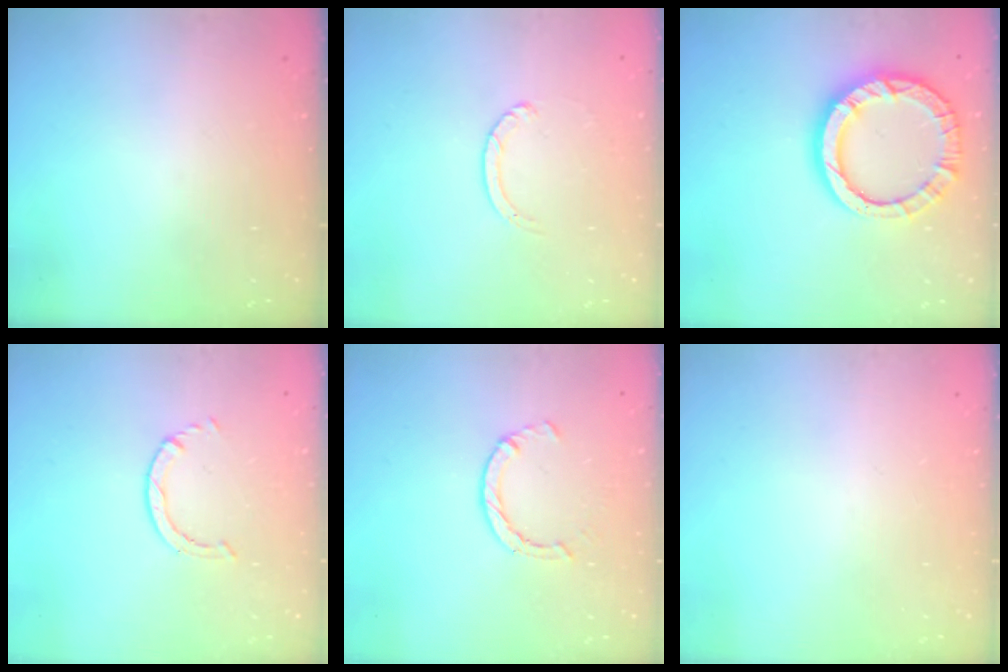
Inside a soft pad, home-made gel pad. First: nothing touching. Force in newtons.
{"total": 1.3, "press": 1.2, "slide": 0.2}
{"total": 13.7, "press": 13.6, "slide": 1.4}
{"total": 0.8, "press": 0.7, "slide": 0.1}
{"total": 3.4, "press": 3.4, "slide": 0.2}
{"total": 0.0}